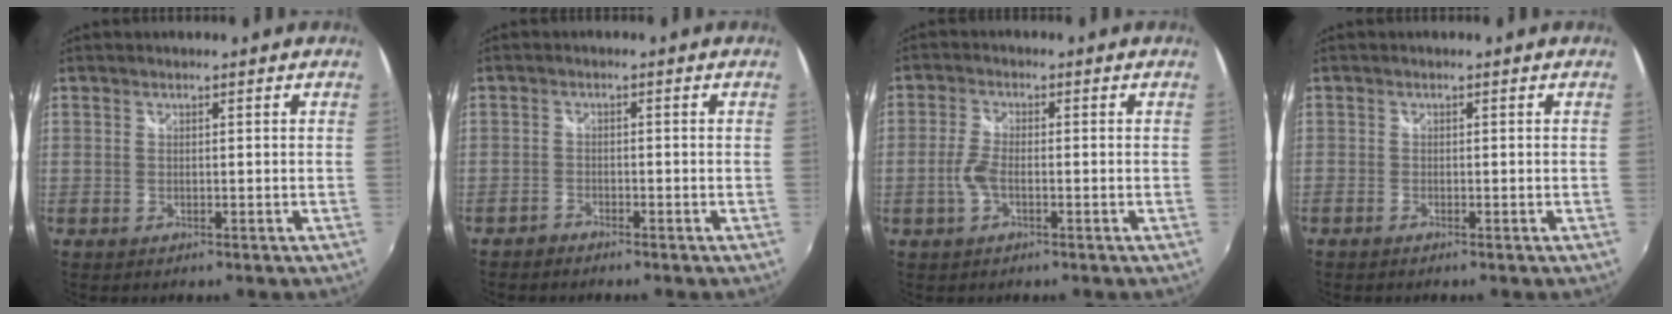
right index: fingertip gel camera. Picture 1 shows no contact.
{"total": 1.8, "force": [-1.7, 0.5, 0.1], "torque": [-0.011, -0.001, -0.035]}
{"total": 3.7, "force": [-1.3, 1.4, 3.1], "torque": [-0.076, 0.002, -0.028]}
{"total": 0.7, "force": [-0.6, 0.2, 0.2], "torque": [-0.006, -0.003, -0.016]}